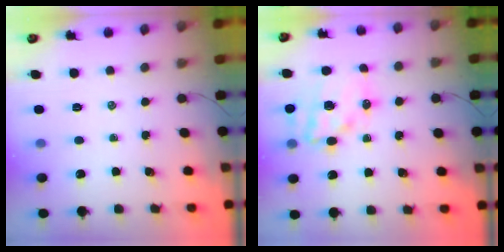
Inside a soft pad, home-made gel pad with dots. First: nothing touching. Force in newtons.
{"total": 14.1, "press": 13.8, "slide": 3.3}